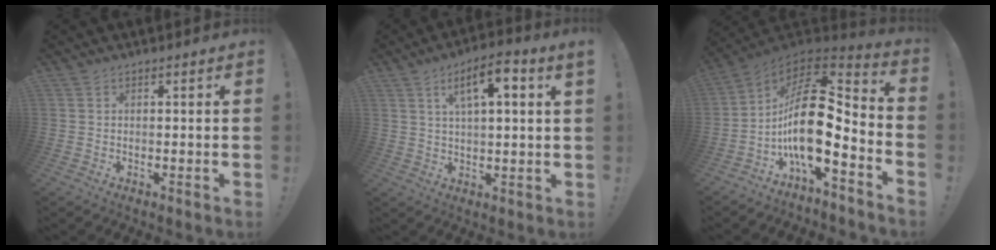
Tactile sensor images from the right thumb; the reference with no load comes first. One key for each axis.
{"total": 8.9, "fx": 3.8, "fy": 2.2, "fz": 7.8, "tx": -0.119, "ty": -0.008, "tz": 0.058}
{"total": 19.9, "fx": -2.3, "fy": 8.9, "fz": 17.7, "tx": -0.336, "ty": 0.010, "tz": -0.035}